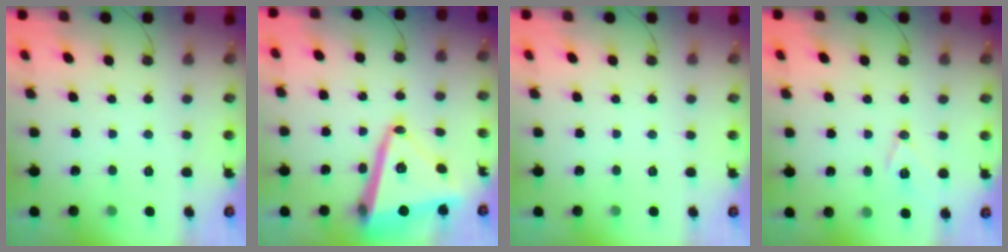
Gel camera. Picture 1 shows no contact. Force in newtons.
{"total": 17.8, "press": 17.6, "slide": 2.6}
{"total": 0.0}
{"total": 9.0, "press": 8.3, "slide": 3.5}